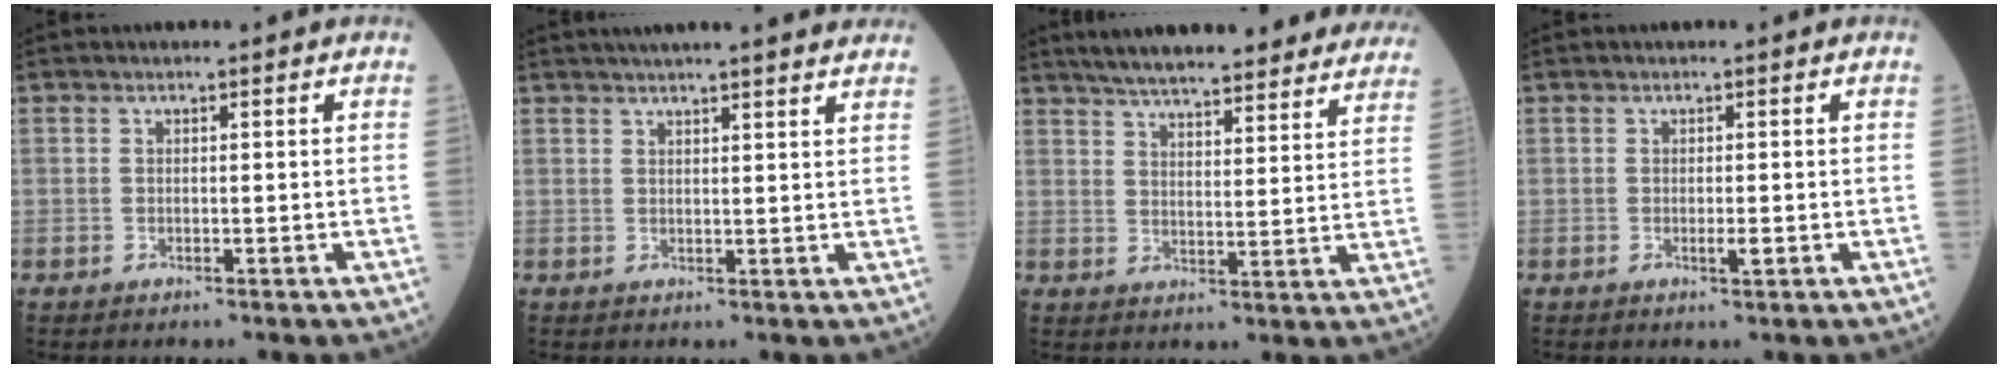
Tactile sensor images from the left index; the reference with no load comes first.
{"total": 13.5, "force": [12.1, 0.9, 6.0], "torque": [-0.080, 0.030, 0.143]}
{"total": 26.4, "force": [23.4, 4.6, 11.5], "torque": [-0.176, -0.008, 0.292]}
{"total": 1.2, "force": [-0.3, 0.2, 1.1], "torque": [-0.021, -0.002, -0.005]}